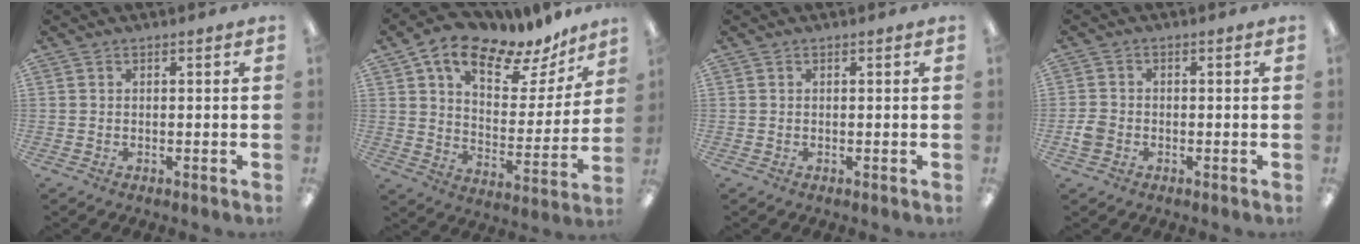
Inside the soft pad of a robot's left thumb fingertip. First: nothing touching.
{"total": 15.5, "force": [11.6, 6.8, 7.8], "torque": [-0.125, -0.080, 0.197]}
{"total": 0.0}
{"total": 2.9, "force": [-1.1, 2.3, 1.4], "torque": [-0.023, 0.008, -0.020]}